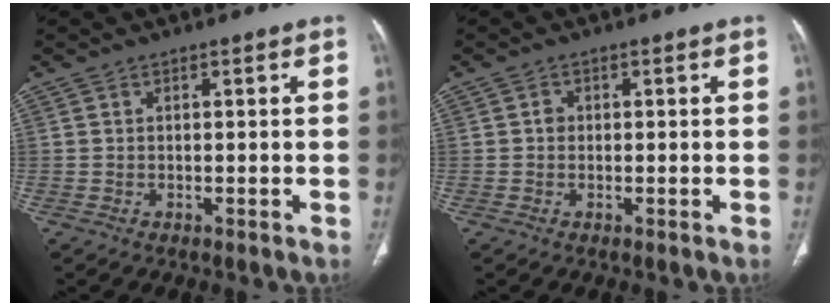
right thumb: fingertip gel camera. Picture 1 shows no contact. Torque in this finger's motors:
{"motor_torque": [-0.13, 0.08, 0.41, -0.29, -0.03]}